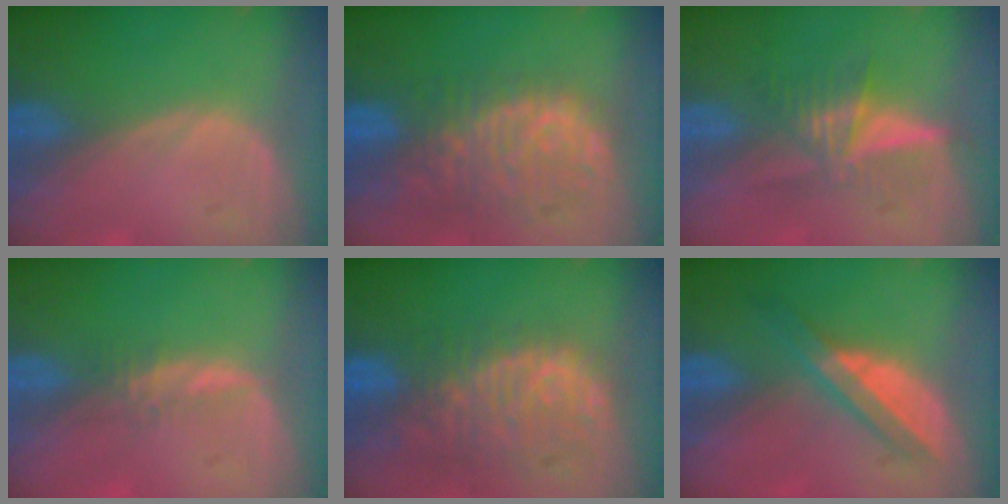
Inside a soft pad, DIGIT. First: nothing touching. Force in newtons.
{"total": 11.0, "press": 9.6, "slide": 5.4}
{"total": 6.3, "press": 5.4, "slide": 3.2}
{"total": 1.6, "press": 1.5, "slide": 0.5}
{"total": 11.2, "press": 9.6, "slide": 5.8}
{"total": 6.0, "press": 5.3, "slide": 2.8}